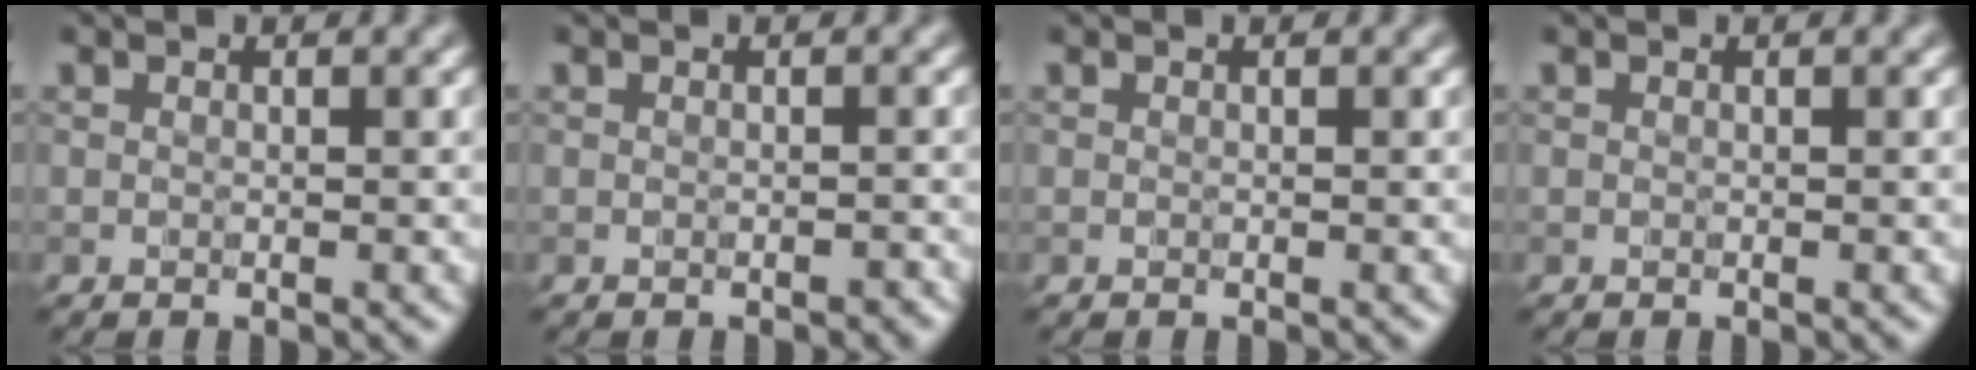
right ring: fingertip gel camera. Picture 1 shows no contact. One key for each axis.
{"total": 0.8, "fx": -0.5, "fy": 0.5, "fz": 0.4, "tx": -0.005, "ty": -0.002, "tz": -0.006}
{"total": 0.0}
{"total": 0.0}